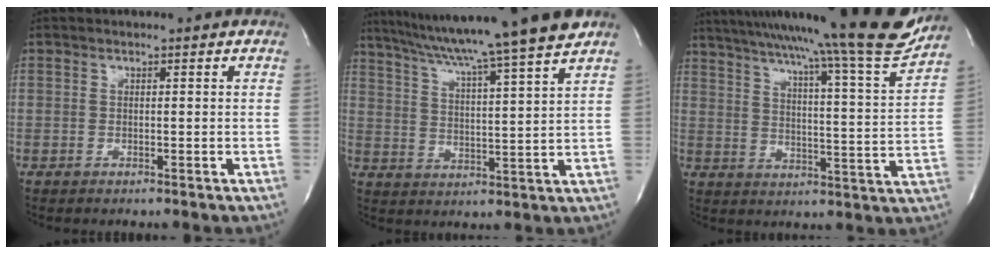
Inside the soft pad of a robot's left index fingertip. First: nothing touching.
{"total": 17.5, "force": [14.7, -1.9, 9.4], "torque": [-0.161, -0.010, 0.212]}
{"total": 24.9, "force": [21.8, -1.4, 11.9], "torque": [-0.193, -0.055, 0.292]}